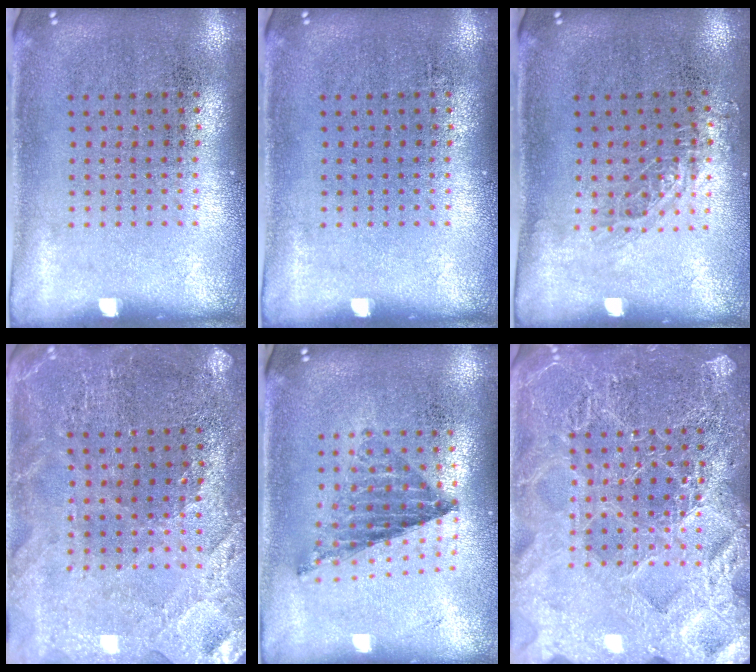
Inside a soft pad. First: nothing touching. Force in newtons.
{"total": 0.0}
{"total": 0.8, "press": 0.8, "slide": 0.1}
{"total": 1.5, "press": 1.4, "slide": 0.3}
{"total": 0.8, "press": 0.8, "slide": 0.1}
{"total": 5.9, "press": 5.9, "slide": 0.7}